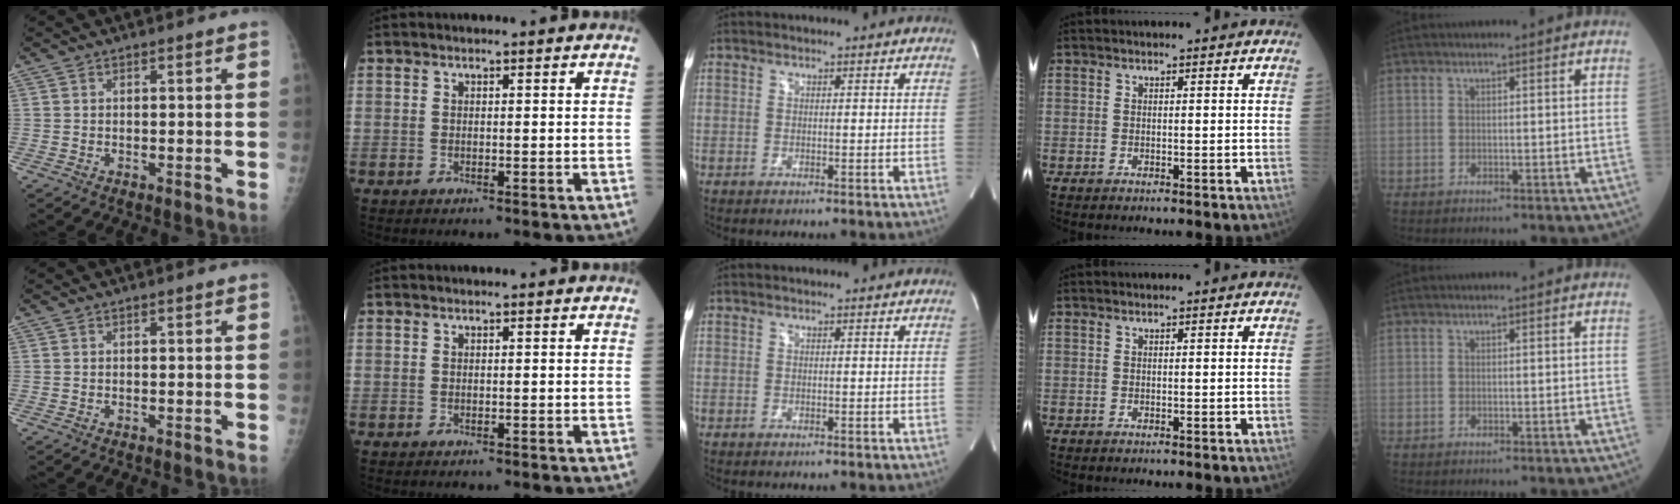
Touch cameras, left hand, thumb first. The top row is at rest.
{}